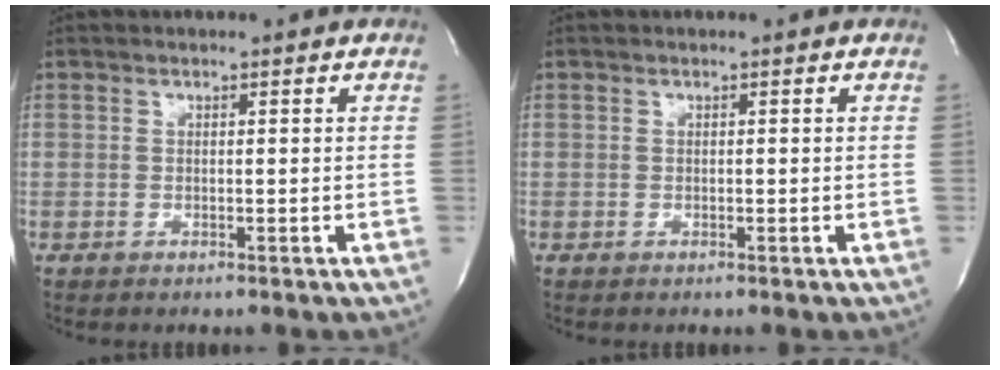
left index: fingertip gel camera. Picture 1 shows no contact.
{"total": 0.0}